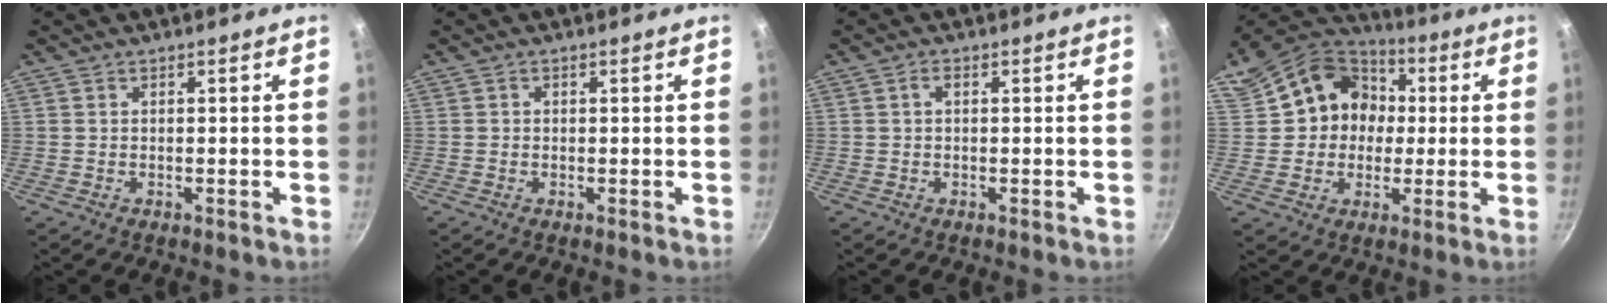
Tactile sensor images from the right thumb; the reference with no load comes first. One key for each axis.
{"total": 0.0}
{"total": 1.3, "fx": 0.3, "fy": 0.7, "fz": 1.1, "tx": -0.022, "ty": 0.007, "tz": 0.004}
{"total": 15.5, "fx": 2.1, "fy": 13.3, "fz": 7.6, "tx": -0.094, "ty": 0.037, "tz": 0.027}